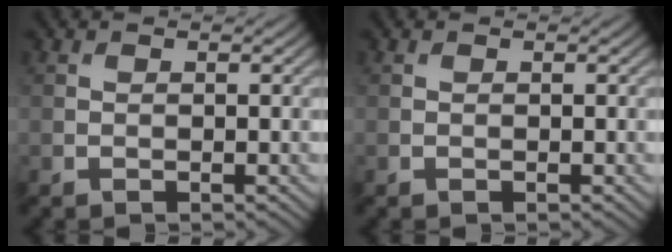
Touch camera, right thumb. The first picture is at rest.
{"total": 0.0}